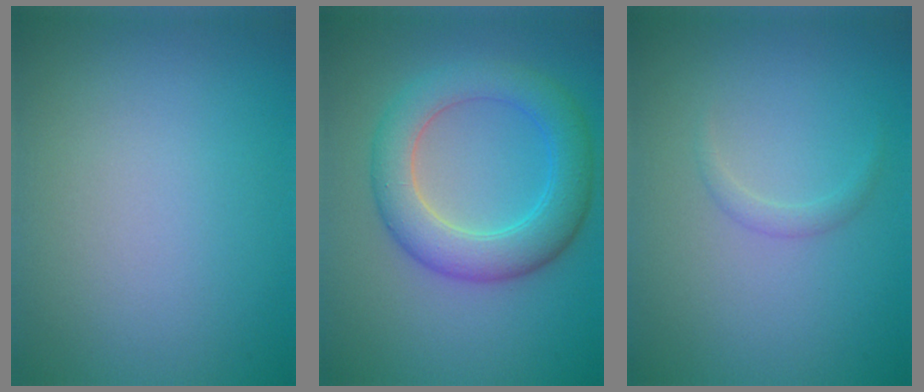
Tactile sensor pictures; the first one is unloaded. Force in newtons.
{"total": 5.9, "press": 5.9, "slide": 0.1}
{"total": 0.9, "press": 0.9, "slide": 0.0}